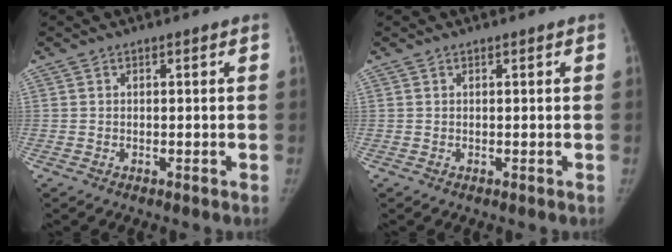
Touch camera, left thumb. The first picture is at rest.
{"total": 0.0}